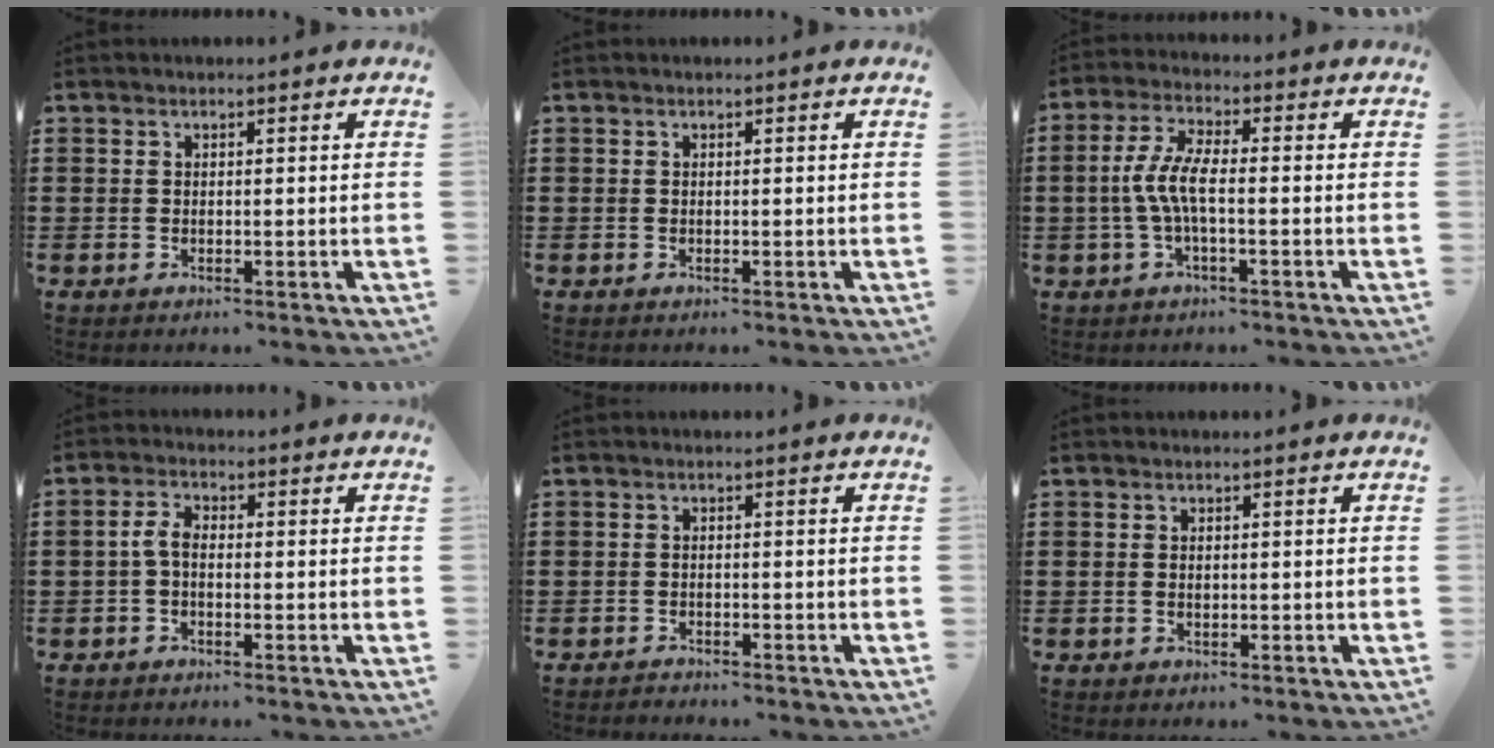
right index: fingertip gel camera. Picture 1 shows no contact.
{"total": 0.0}
{"total": 6.0, "force": [-1.1, 1.6, 5.7], "torque": [-0.137, -0.009, -0.030]}
{"total": 2.8, "force": [-0.8, 1.3, 2.4], "torque": [-0.061, 0.000, -0.020]}
{"total": 1.1, "force": [-1.1, 0.1, 0.0], "torque": [-0.004, 0.000, -0.024]}
{"total": 0.7, "force": [-0.1, 0.5, 0.4], "torque": [-0.011, 0.003, -0.002]}